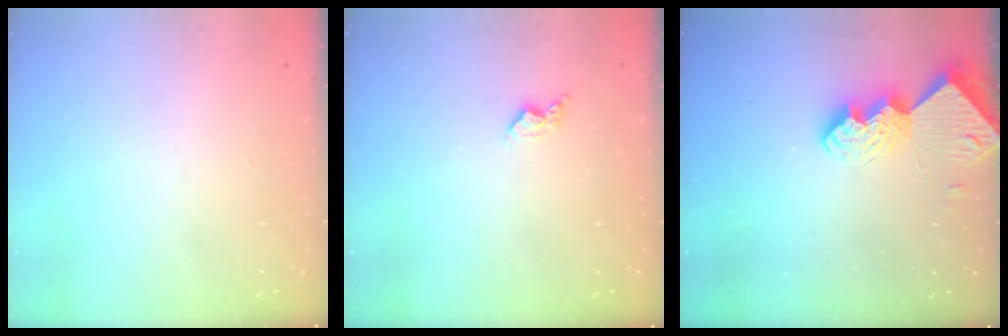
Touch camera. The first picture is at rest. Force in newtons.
{"total": 4.4, "press": 4.4, "slide": 0.8}
{"total": 10.1, "press": 10.1, "slide": 1.0}